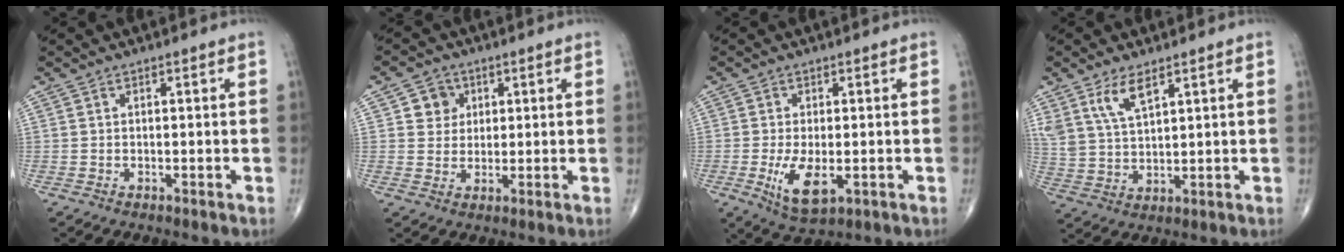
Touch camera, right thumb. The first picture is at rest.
{"total": 4.8, "force": [1.6, 4.4, 1.2], "torque": [0.008, -0.001, 0.023]}
{"total": 7.2, "force": [-1.7, 3.2, 6.2], "torque": [-0.114, -0.017, -0.022]}
{"total": 6.9, "force": [4.2, 2.6, 4.7], "torque": [-0.092, -0.020, 0.091]}